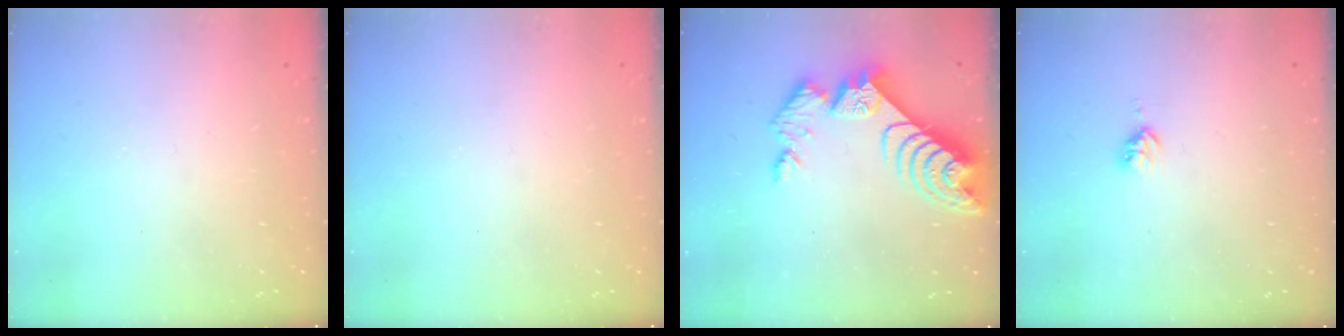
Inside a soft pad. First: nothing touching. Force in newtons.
{"total": 0.0}
{"total": 10.6, "press": 10.5, "slide": 0.9}
{"total": 3.4, "press": 3.4, "slide": 0.5}